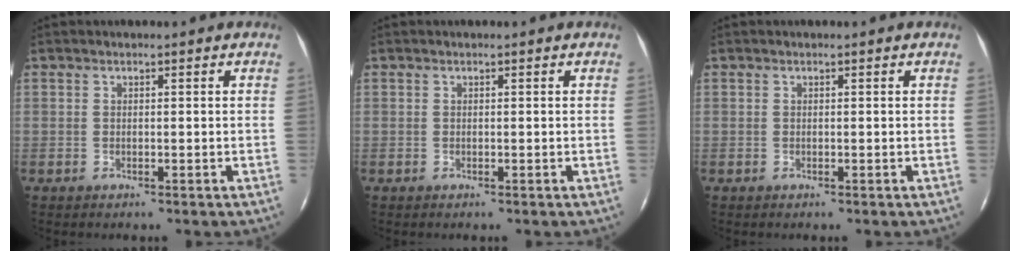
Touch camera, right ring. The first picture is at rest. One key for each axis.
{"total": 0.0}
{"total": 0.0}